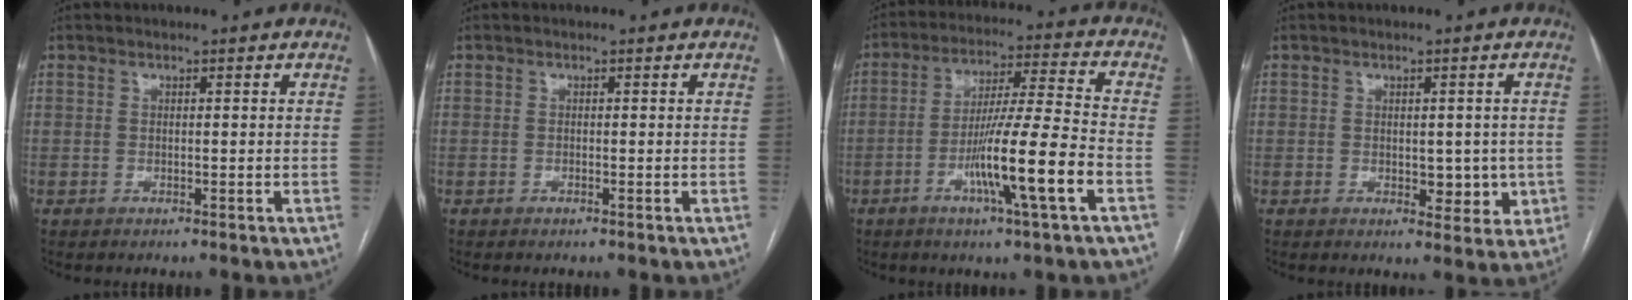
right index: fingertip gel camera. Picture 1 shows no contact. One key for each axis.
{"total": 0.0}
{"total": 13.2, "fx": -4.8, "fy": -0.8, "fz": 12.3, "tx": -0.220, "ty": -0.008, "tz": -0.087}
{"total": 4.9, "fx": -0.4, "fy": 3.0, "fz": 3.9, "tx": -0.036, "ty": 0.003, "tz": 0.004}